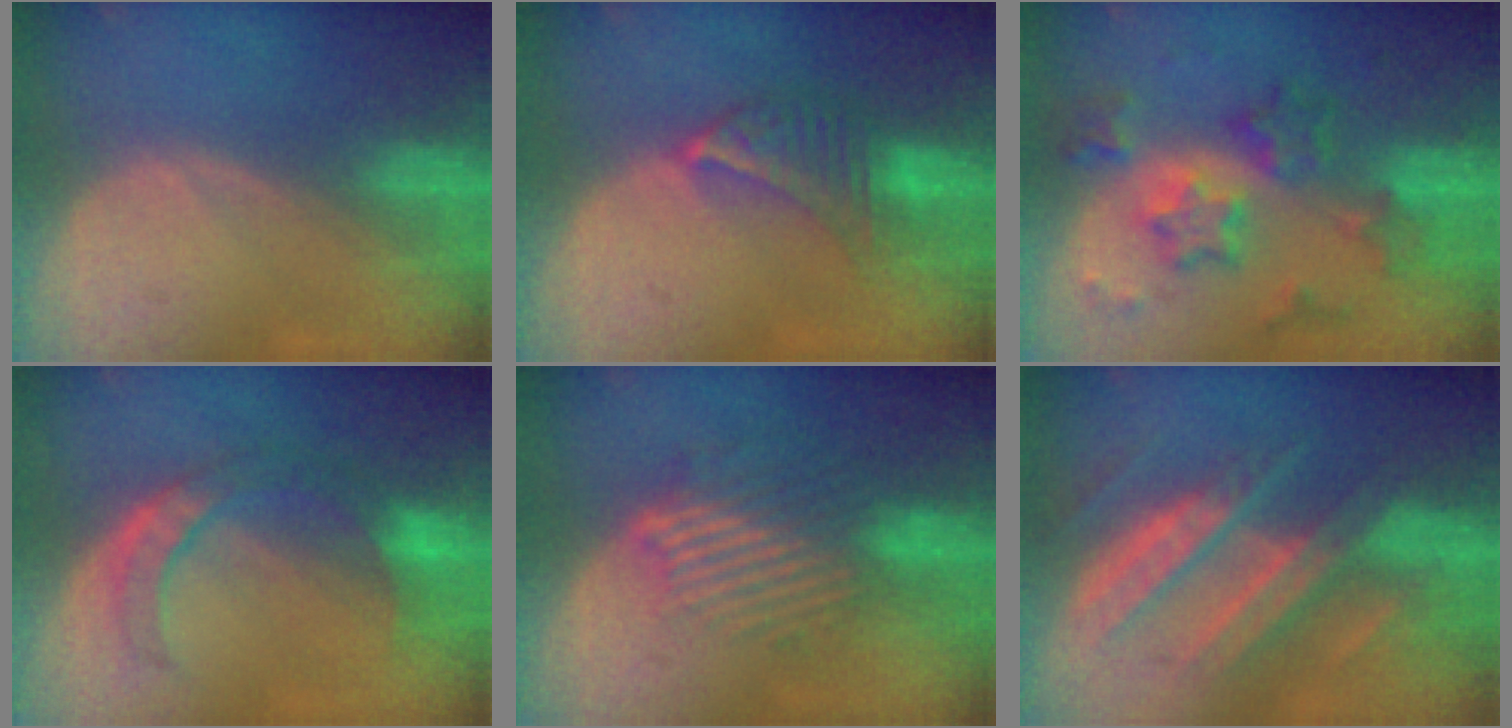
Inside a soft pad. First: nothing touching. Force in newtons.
{"total": 6.7, "press": 6.1, "slide": 2.8}
{"total": 9.4, "press": 9.4, "slide": 0.8}
{"total": 7.5, "press": 7.3, "slide": 1.7}
{"total": 9.7, "press": 8.1, "slide": 5.3}
{"total": 9.9, "press": 9.8, "slide": 0.9}